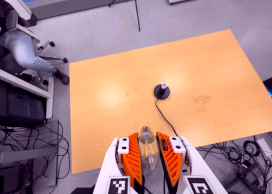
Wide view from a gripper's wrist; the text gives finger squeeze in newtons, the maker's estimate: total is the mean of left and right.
{"total": 18.7, "left": 19.7, "right": 17.6}